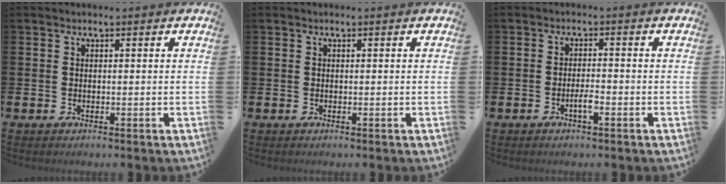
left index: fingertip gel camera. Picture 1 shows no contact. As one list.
[{"total": 0.0}, {"total": 2.0, "force": [-0.9, 0.4, 1.7], "torque": [-0.035, 0.003, -0.016]}]